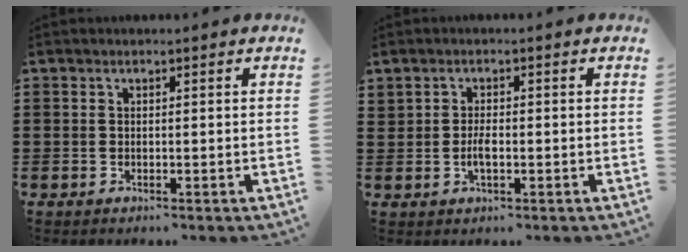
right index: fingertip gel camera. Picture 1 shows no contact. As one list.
[{"total": 2.1, "force": [-0.4, 0.8, 1.9], "torque": [-0.044, -0.006, -0.010]}]